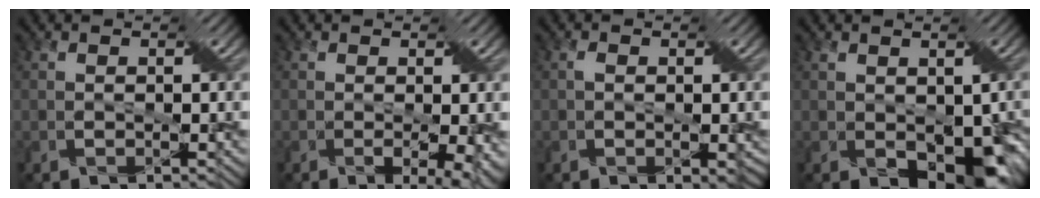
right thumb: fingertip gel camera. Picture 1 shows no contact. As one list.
[{"total": 5.8, "force": [-1.6, 2.5, 5.0], "torque": [-0.068, -0.023, -0.001]}, {"total": 2.8, "force": [-0.2, 1.7, 2.3], "torque": [-0.029, -0.003, -0.001]}, {"total": 8.3, "force": [-1.8, 5.2, 6.2], "torque": [-0.099, -0.034, -0.013]}]